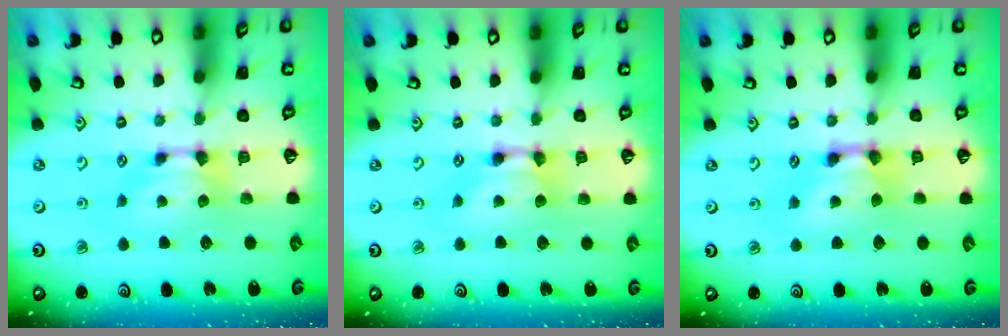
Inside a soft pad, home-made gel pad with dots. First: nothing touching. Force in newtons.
{"total": 1.8, "press": 1.8, "slide": 0.2}
{"total": 2.6, "press": 2.6, "slide": 0.2}